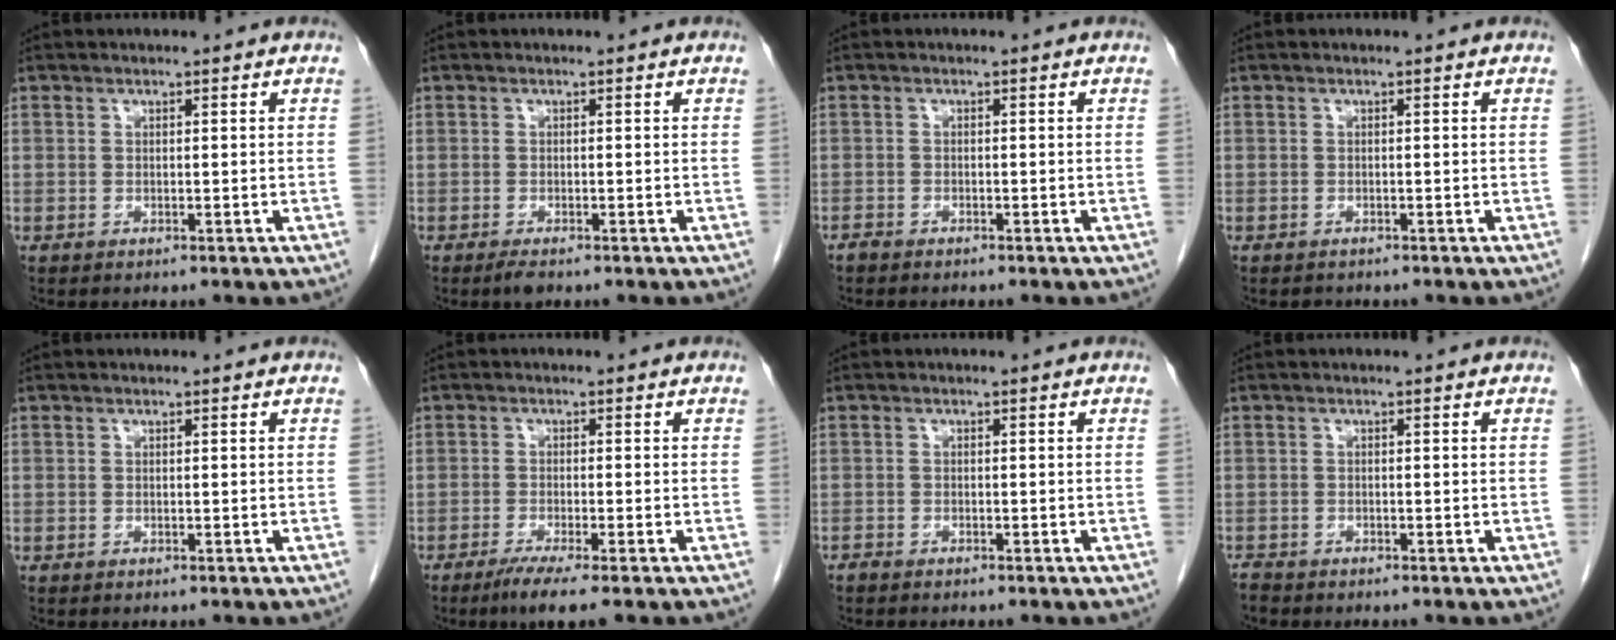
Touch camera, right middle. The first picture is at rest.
{"total": 1.5, "force": [-1.1, 0.3, 0.9], "torque": [-0.022, -0.004, -0.017]}
{"total": 1.2, "force": [-1.1, 0.3, 0.2], "torque": [-0.004, 0.000, -0.021]}
{"total": 0.7, "force": [-0.6, 0.3, 0.0], "torque": [-0.008, -0.001, -0.011]}
{"total": 0.0}
{"total": 4.3, "force": [-2.9, -0.3, 3.1], "torque": [-0.057, -0.013, -0.055]}
{"total": 1.0, "force": [-1.0, 0.2, 0.2], "torque": [-0.005, 0.000, -0.019]}
{"total": 1.0, "force": [-1.0, 0.1, -0.1], "torque": [-0.001, -0.003, -0.022]}